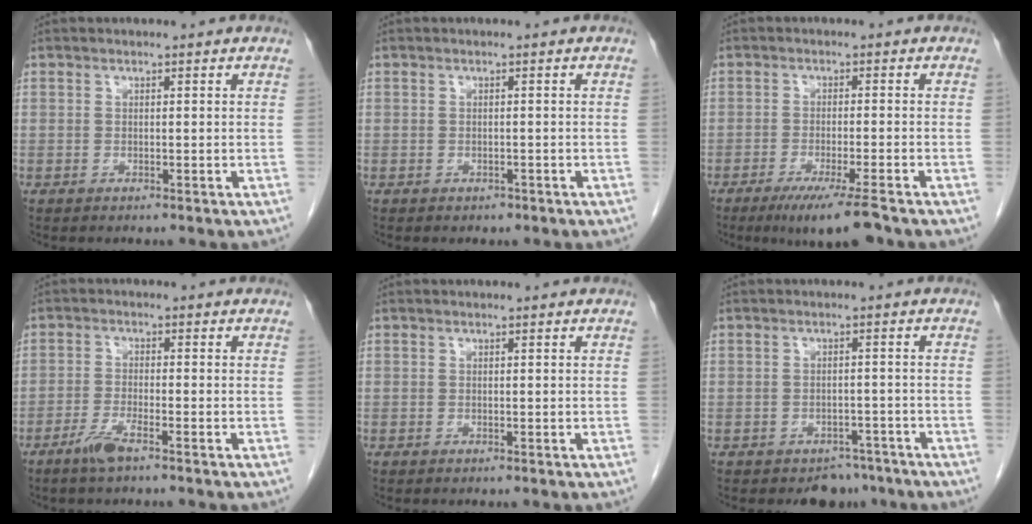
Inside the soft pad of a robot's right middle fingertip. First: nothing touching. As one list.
[{"total": 0.8, "force": [-0.5, 0.6, 0.1], "torque": [-0.005, 0.002, -0.005]}, {"total": 6.9, "force": [-4.9, -0.2, 4.9], "torque": [-0.076, -0.018, -0.081]}, {"total": 3.4, "force": [-2.5, 0.1, 2.4], "torque": [-0.054, -0.005, -0.052]}, {"total": 0.0}, {"total": 3.8, "force": [-3.0, 2.3, 0.6], "torque": [0.002, 0.009, -0.037]}]